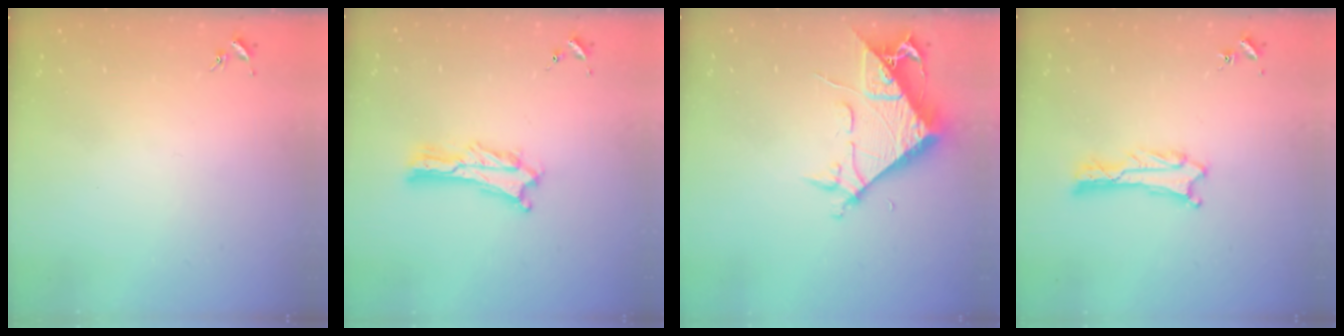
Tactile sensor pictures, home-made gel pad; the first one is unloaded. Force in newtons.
{"total": 2.6, "press": 2.6, "slide": 0.3}
{"total": 7.0, "press": 6.9, "slide": 1.0}
{"total": 1.7, "press": 1.7, "slide": 0.1}